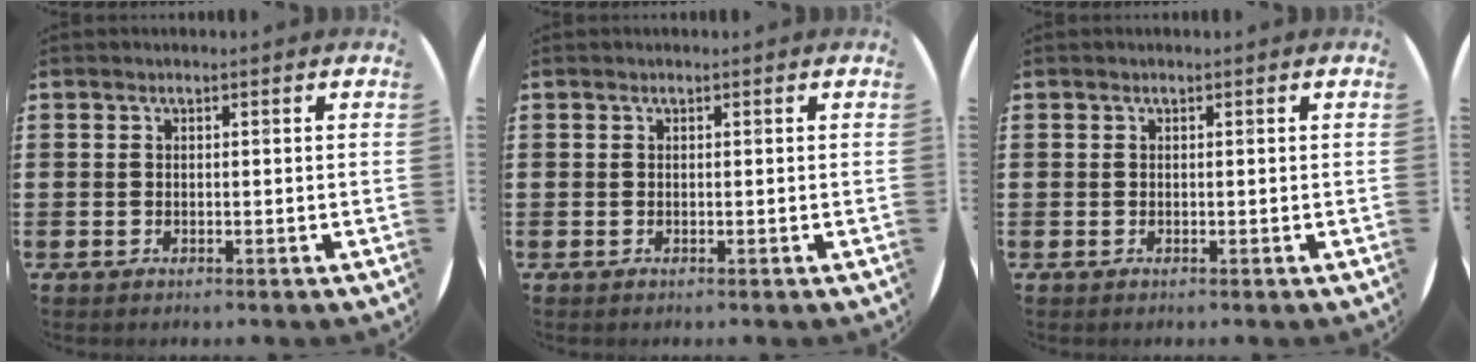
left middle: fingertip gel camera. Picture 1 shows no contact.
{"total": 0.0}
{"total": 0.0}